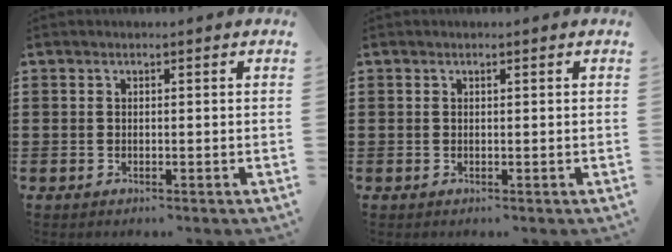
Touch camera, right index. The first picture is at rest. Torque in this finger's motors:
{"motor_torque": [-0.26, 0.00, 0.00, -0.01]}